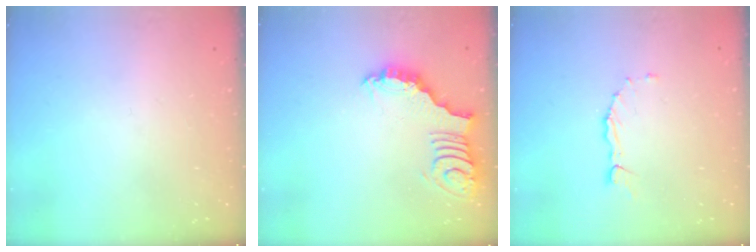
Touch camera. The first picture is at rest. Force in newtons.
{"total": 3.0, "press": 3.0, "slide": 0.6}
{"total": 2.2, "press": 2.2, "slide": 0.3}